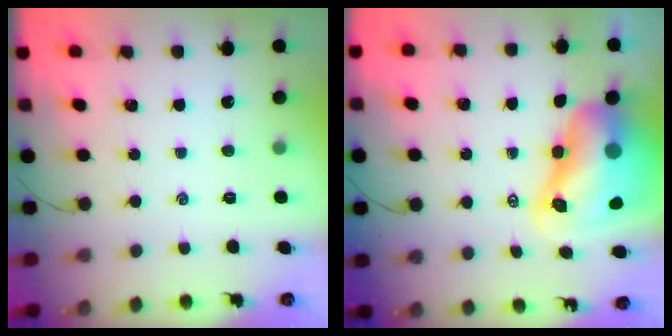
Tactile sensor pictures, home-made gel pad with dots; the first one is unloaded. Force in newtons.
{"total": 14.7, "press": 14.2, "slide": 3.9}